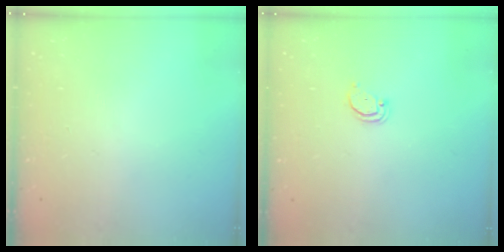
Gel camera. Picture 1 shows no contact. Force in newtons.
{"total": 2.0, "press": 2.0, "slide": 0.2}